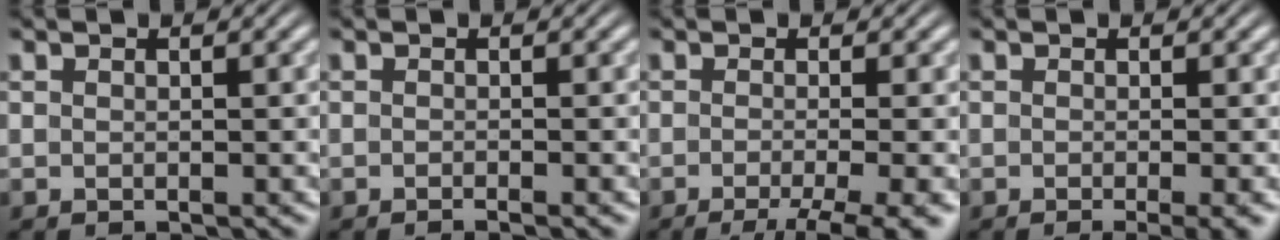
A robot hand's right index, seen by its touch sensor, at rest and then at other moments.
{"total": 1.0, "force": [-0.9, -0.2, 0.4], "torque": [-0.002, 0.002, -0.018]}
{"total": 6.7, "force": [-4.9, 1.5, 4.3], "torque": [-0.051, -0.018, -0.067]}
{"total": 2.7, "force": [-1.8, 0.4, 2.0], "torque": [-0.022, -0.003, -0.026]}